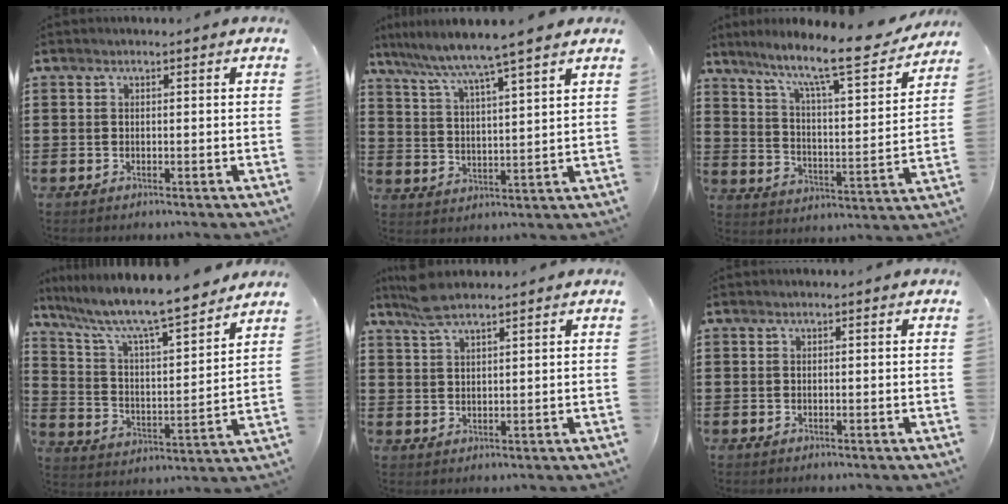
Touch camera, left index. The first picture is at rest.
{"total": 5.7, "force": [4.9, -1.0, 2.7], "torque": [-0.076, -0.036, 0.078]}
{"total": 10.4, "force": [8.7, 0.4, 5.6], "torque": [-0.117, -0.066, 0.137]}
{"total": 8.9, "force": [7.7, 0.5, 4.4], "torque": [-0.117, -0.053, 0.126]}
{"total": 4.7, "force": [3.7, 0.9, 2.7], "torque": [-0.062, 0.000, 0.068]}
{"total": 0.0}